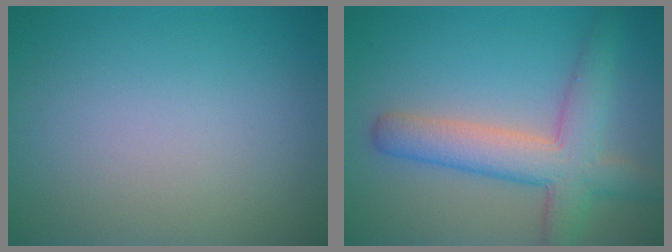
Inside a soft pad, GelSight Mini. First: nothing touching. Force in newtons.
{"total": 6.1, "press": 6.1, "slide": 0.3}